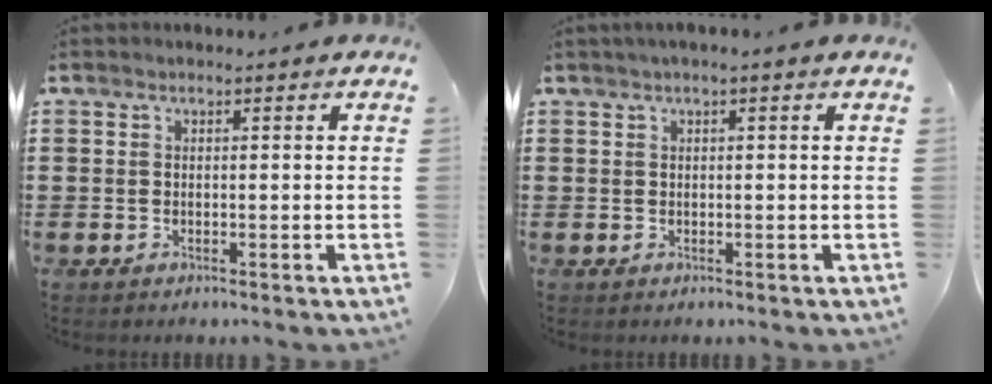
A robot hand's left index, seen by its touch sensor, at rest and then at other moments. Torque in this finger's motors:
{"motor_torque": [2.12, 0.02, 0.11, 0.04]}